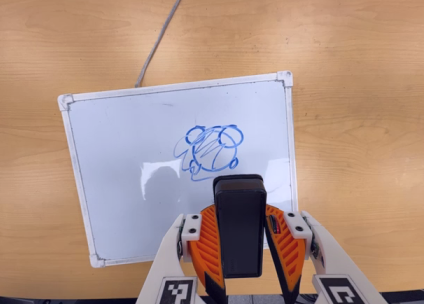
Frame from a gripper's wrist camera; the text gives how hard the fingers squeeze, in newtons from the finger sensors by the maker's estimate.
{"total": 8.0, "left": 6.8, "right": 9.2}